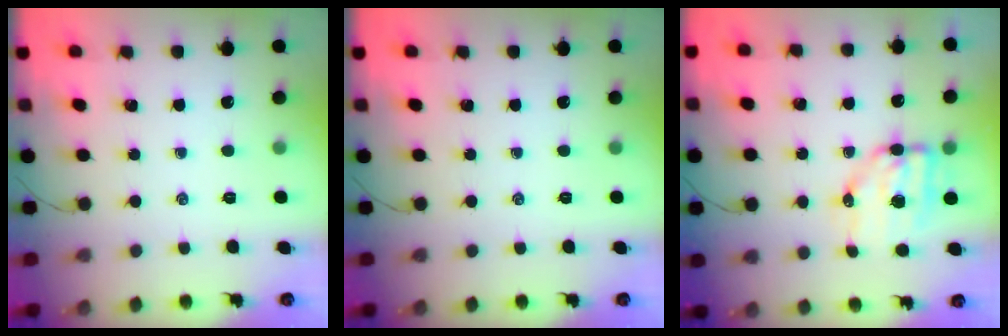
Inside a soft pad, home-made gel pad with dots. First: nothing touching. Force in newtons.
{"total": 0.0}
{"total": 7.6, "press": 7.5, "slide": 1.5}